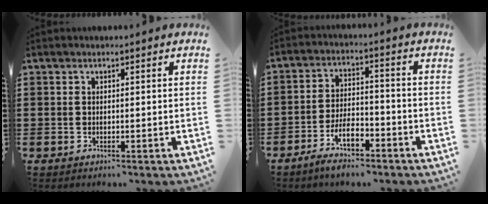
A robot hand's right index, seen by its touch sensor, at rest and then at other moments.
{"total": 6.1, "force": [-4.0, 2.2, 3.9], "torque": [-0.076, 0.009, -0.076]}